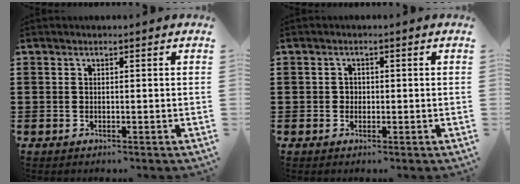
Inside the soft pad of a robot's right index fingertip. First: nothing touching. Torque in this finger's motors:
{"motor_torque": [0.27, 0.09, 0.08, 0.02]}